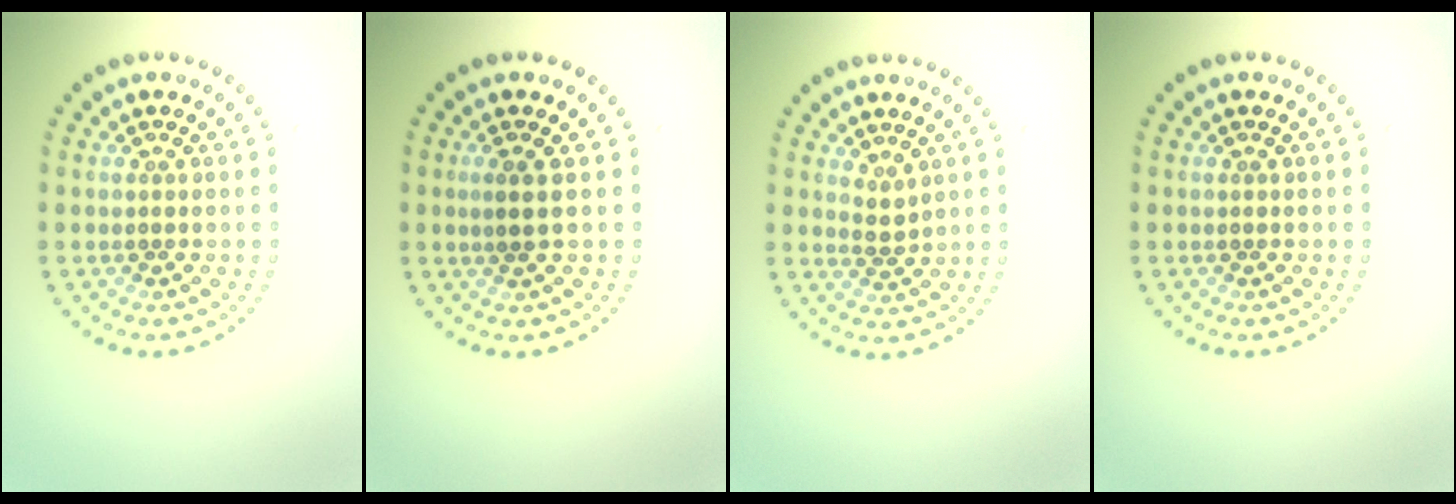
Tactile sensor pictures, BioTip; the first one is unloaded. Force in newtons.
{"total": 1.4, "press": 1.1, "slide": 0.8}
{"total": 1.2, "press": 0.9, "slide": 0.8}
{"total": 0.0}